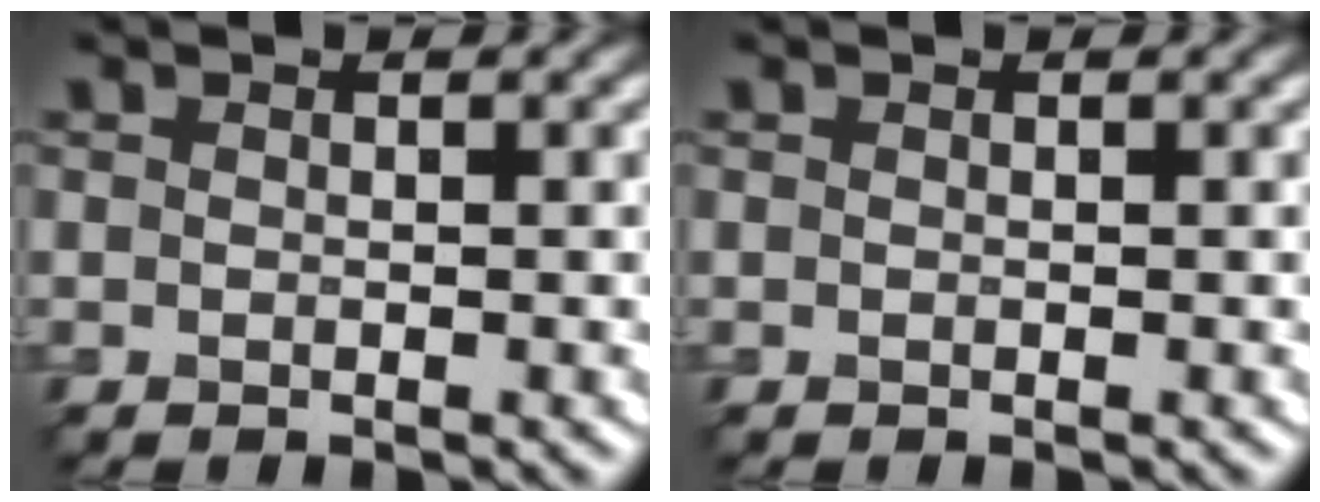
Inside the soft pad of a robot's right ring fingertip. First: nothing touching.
{"total": 0.0}